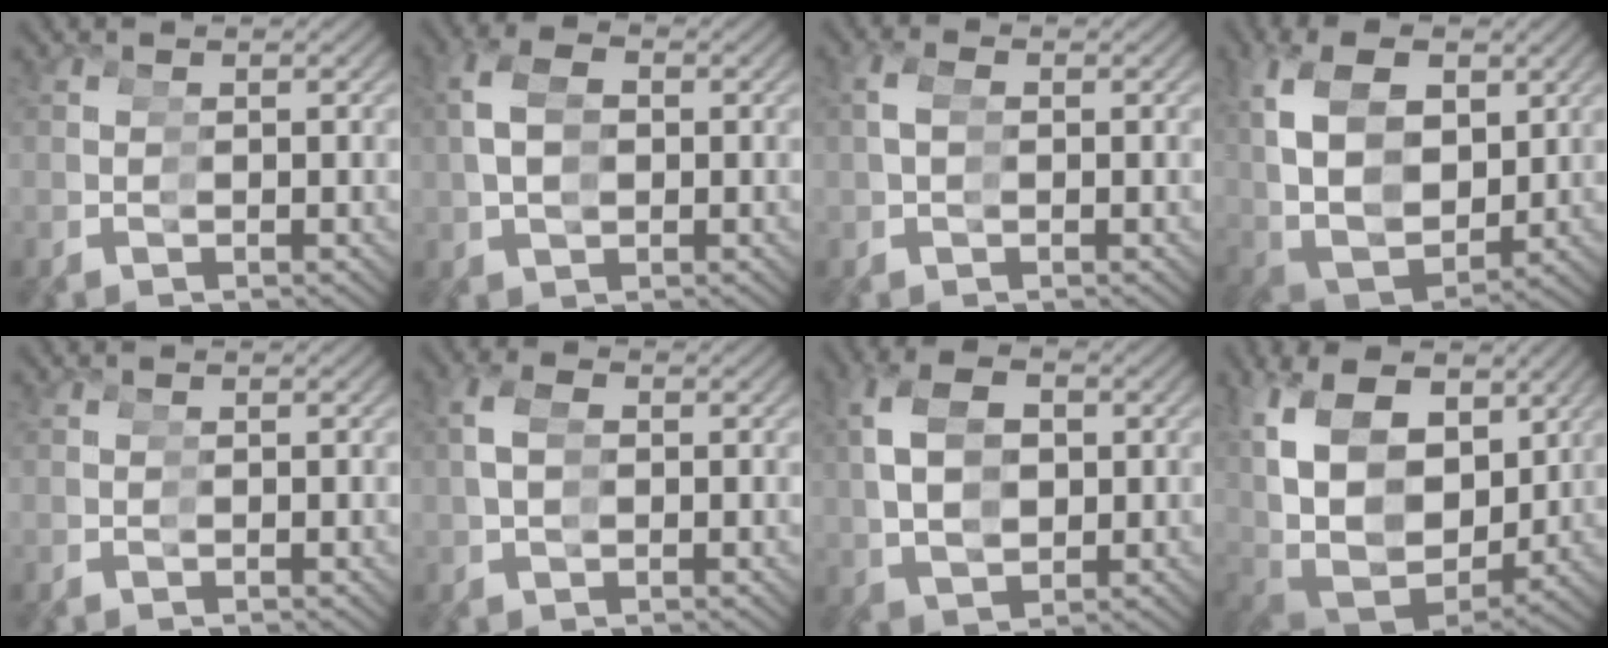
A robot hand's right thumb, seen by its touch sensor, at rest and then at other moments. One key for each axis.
{"total": 2.7, "fx": 0.9, "fy": 2.3, "fz": 1.0, "tx": -0.029, "ty": 0.001, "tz": 0.018}
{"total": 0.6, "fx": -0.2, "fy": 0.3, "fz": -0.4, "tx": -0.002, "ty": 0.001, "tz": -0.003}
{"total": 8.7, "fx": 1.6, "fy": 6.8, "fz": 5.2, "tx": -0.139, "ty": -0.024, "tz": 0.040}
{"total": 0.0}
{"total": 1.2, "fx": 0.3, "fy": 1.1, "fz": 0.0, "tx": -0.010, "ty": 0.000, "tz": 0.006}
{"total": 4.5, "fx": 1.8, "fy": 3.4, "fz": 2.4, "tx": -0.060, "ty": 0.003, "tz": 0.037}
{"total": 11.9, "fx": 1.3, "fy": 9.7, "fz": 6.9, "tx": -0.182, "ty": -0.051, "tz": 0.042}